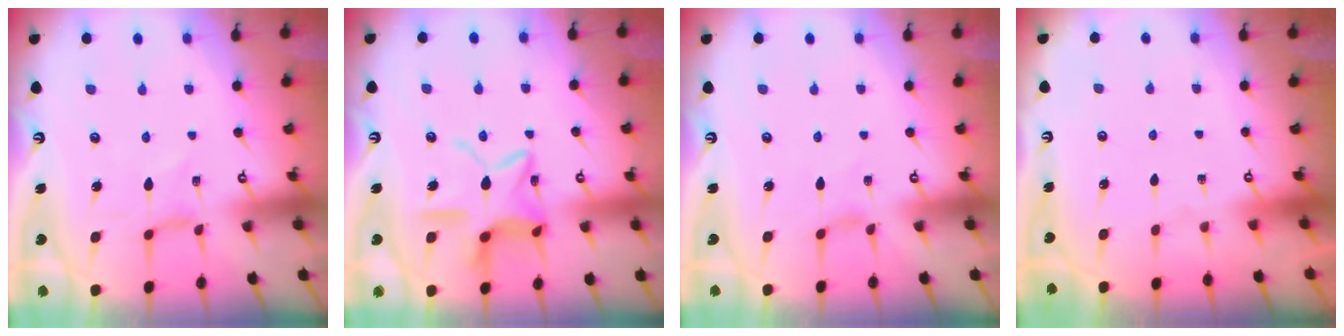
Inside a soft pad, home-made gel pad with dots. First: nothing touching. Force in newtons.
{"total": 14.9, "press": 14.8, "slide": 1.2}
{"total": 0.0}
{"total": 0.0}